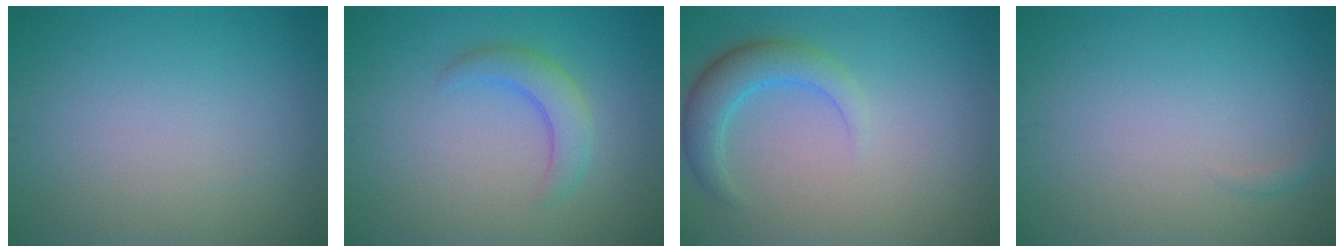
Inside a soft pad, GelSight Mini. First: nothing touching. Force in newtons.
{"total": 2.9, "press": 2.9, "slide": 0.1}
{"total": 3.5, "press": 3.4, "slide": 0.2}
{"total": 0.5, "press": 0.5, "slide": 0.0}